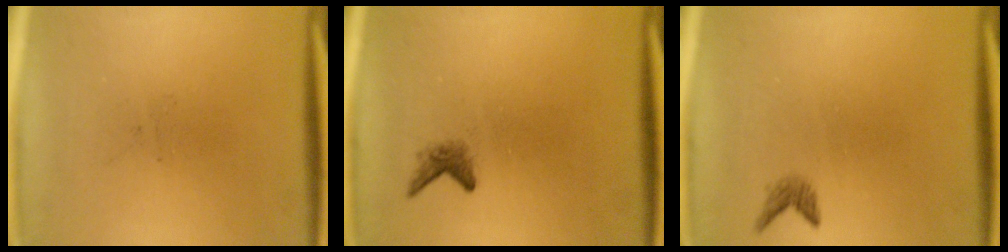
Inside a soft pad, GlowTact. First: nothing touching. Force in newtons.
{"total": 1.4}
{"total": 1.1}